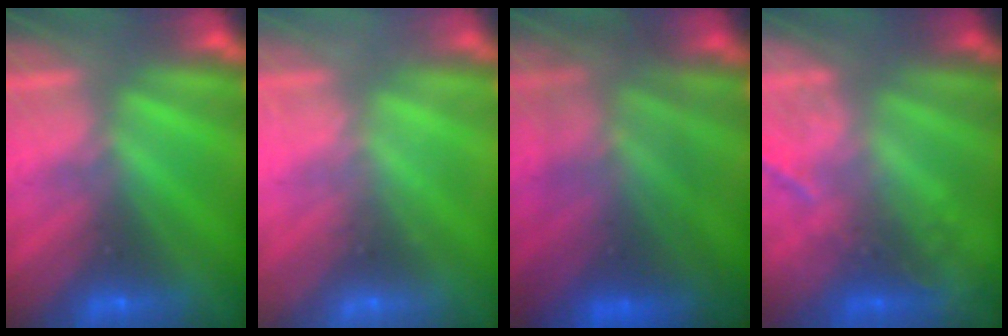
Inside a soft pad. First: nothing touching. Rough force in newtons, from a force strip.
{"total": 2.4}
{"total": 5.5}
{"total": 2.2}